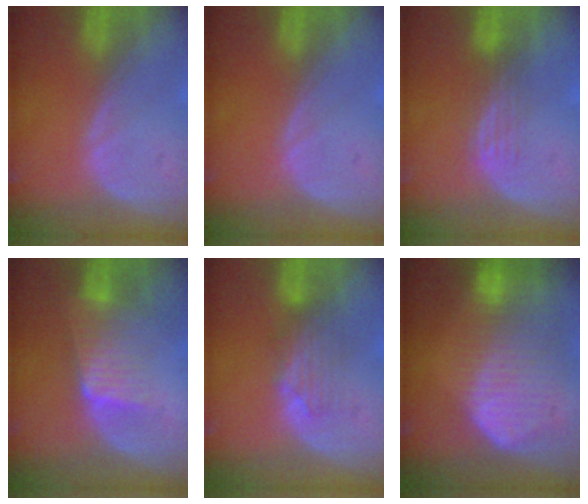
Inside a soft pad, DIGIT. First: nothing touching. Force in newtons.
{"total": 0.0}
{"total": 3.0, "press": 2.7, "slide": 1.3}
{"total": 5.9, "press": 5.7, "slide": 1.7}
{"total": 3.9, "press": 3.7, "slide": 1.0}
{"total": 10.4, "press": 9.0, "slide": 5.1}